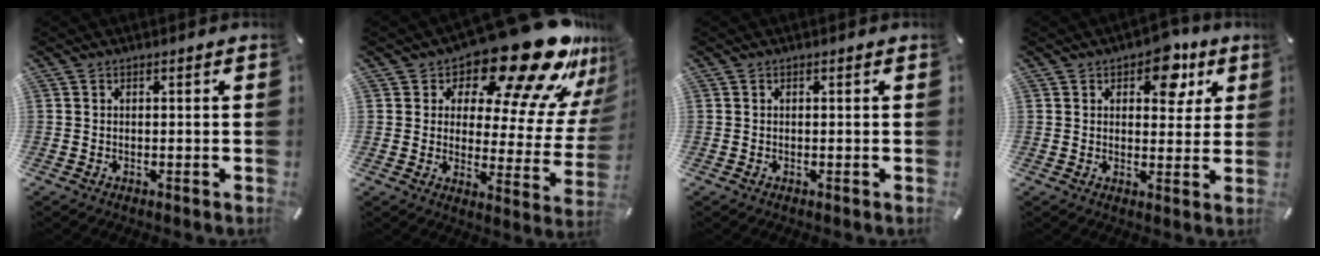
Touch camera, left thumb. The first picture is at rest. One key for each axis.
{"total": 23.7, "fx": 16.8, "fy": 9.0, "fz": 14.1, "tx": -0.182, "ty": -0.131, "tz": 0.270}
{"total": 0.0}
{"total": 8.5, "fx": 4.5, "fy": 5.3, "fz": 4.8, "tx": -0.038, "ty": -0.020, "tz": 0.069}